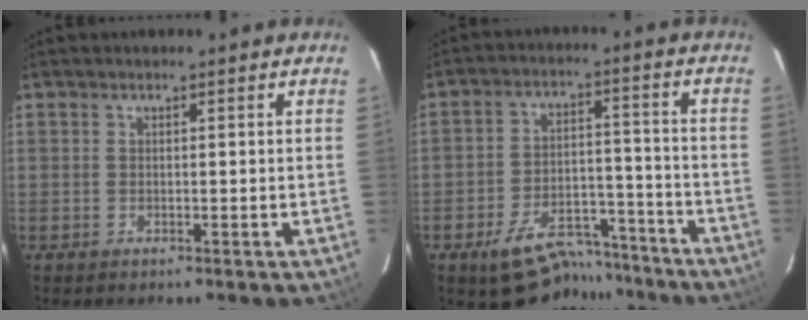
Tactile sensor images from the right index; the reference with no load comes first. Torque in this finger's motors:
{"motor_torque": [0.54, -0.55, 0.22, 0.02]}